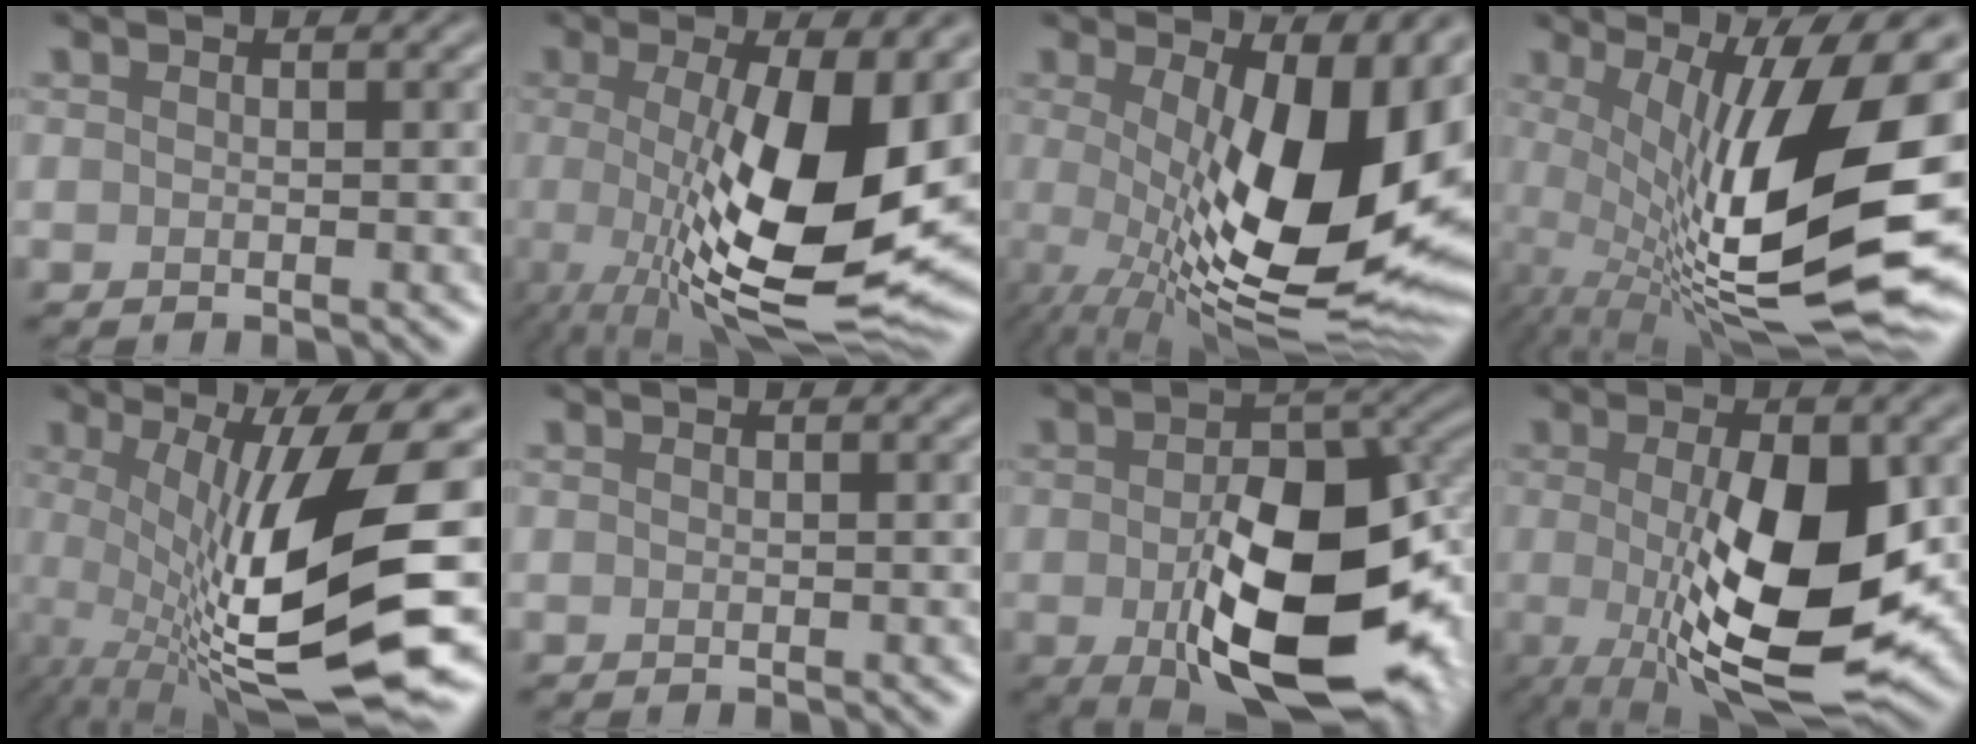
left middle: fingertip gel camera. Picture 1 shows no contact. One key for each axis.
{"total": 13.0, "fx": -0.4, "fy": 4.0, "fz": 12.4, "tx": -0.191, "ty": -0.022, "tz": -0.007}
{"total": 15.6, "fx": 0.0, "fy": 6.3, "fz": 14.2, "tx": -0.182, "ty": -0.017, "tz": 0.006}
{"total": 16.9, "fx": -0.2, "fy": 5.9, "fz": 15.9, "tx": -0.257, "ty": -0.011, "tz": 0.003}
{"total": 14.5, "fx": -1.3, "fy": 3.8, "fz": 14.0, "tx": -0.222, "ty": -0.013, "tz": -0.014}
{"total": 0.0}
{"total": 13.8, "fx": -3.2, "fy": 7.4, "fz": 11.2, "tx": -0.184, "ty": -0.033, "tz": -0.047}
{"total": 11.0, "fx": -0.8, "fy": 3.9, "fz": 10.2, "tx": -0.175, "ty": -0.020, "tz": -0.008}